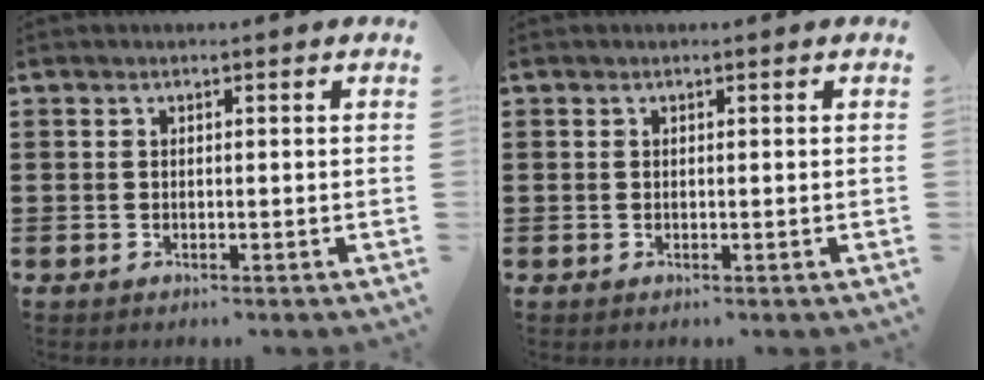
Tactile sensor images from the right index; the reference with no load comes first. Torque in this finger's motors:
{"motor_torque": [0.10, -0.01, 0.00, 0.00]}